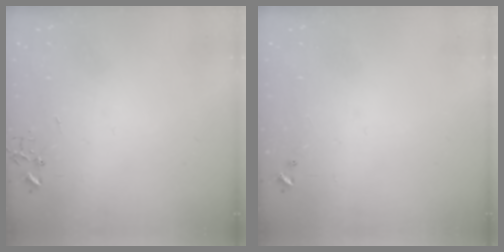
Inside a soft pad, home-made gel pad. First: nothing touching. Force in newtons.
{"total": 0.0}